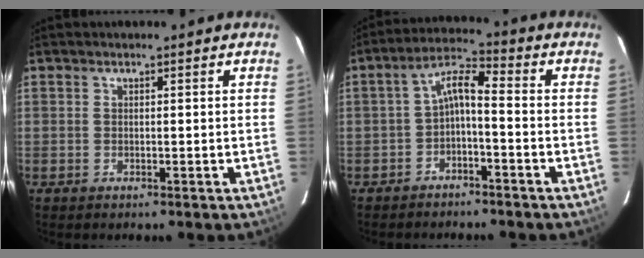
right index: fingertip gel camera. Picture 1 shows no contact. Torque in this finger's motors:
{"motor_torque": [0.56, -0.46, 0.42, 0.09]}